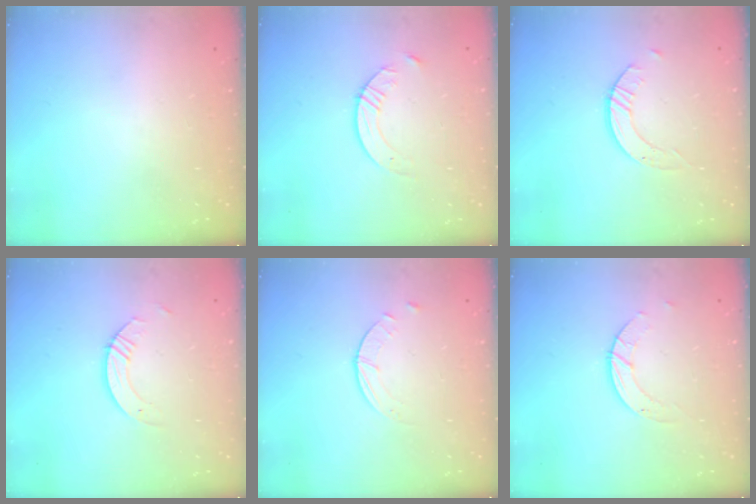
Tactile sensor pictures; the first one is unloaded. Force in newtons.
{"total": 5.6, "press": 5.6, "slide": 0.7}
{"total": 2.6, "press": 2.5, "slide": 0.3}
{"total": 3.7, "press": 3.7, "slide": 0.3}
{"total": 0.9, "press": 0.9, "slide": 0.1}
{"total": 2.8, "press": 2.8, "slide": 0.3}